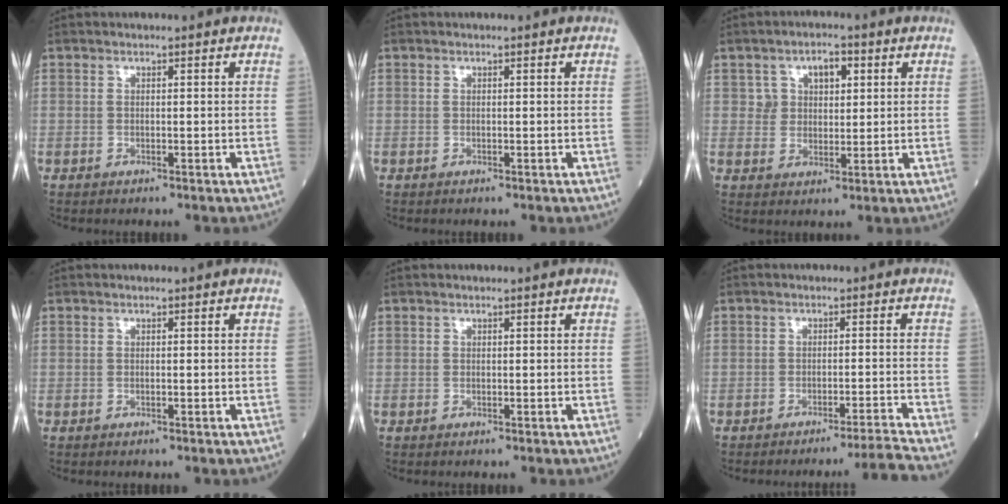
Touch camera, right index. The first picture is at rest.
{"total": 0.0}
{"total": 5.1, "force": [2.1, 3.4, 3.2], "torque": [-0.044, 0.010, 0.036]}
{"total": 0.0}
{"total": 0.0}
{"total": 6.2, "force": [-5.2, -3.3, 0.9], "torque": [-0.003, -0.002, -0.075]}